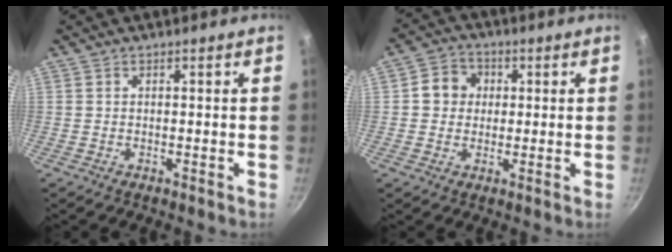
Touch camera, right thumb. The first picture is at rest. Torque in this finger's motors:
{"motor_torque": [-0.24, 0.25, 0.19, 0.11, 0.03]}